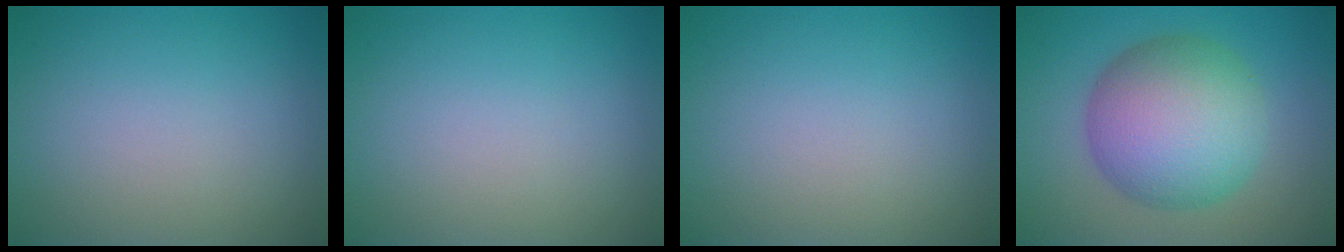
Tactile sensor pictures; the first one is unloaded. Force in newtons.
{"total": 0.0}
{"total": 0.0}
{"total": 10.3, "press": 10.3, "slide": 0.1}